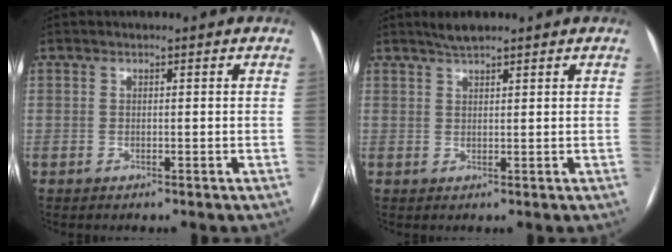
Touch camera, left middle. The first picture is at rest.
{"total": 2.5, "force": [2.2, 0.3, 1.3], "torque": [-0.029, 0.007, 0.040]}